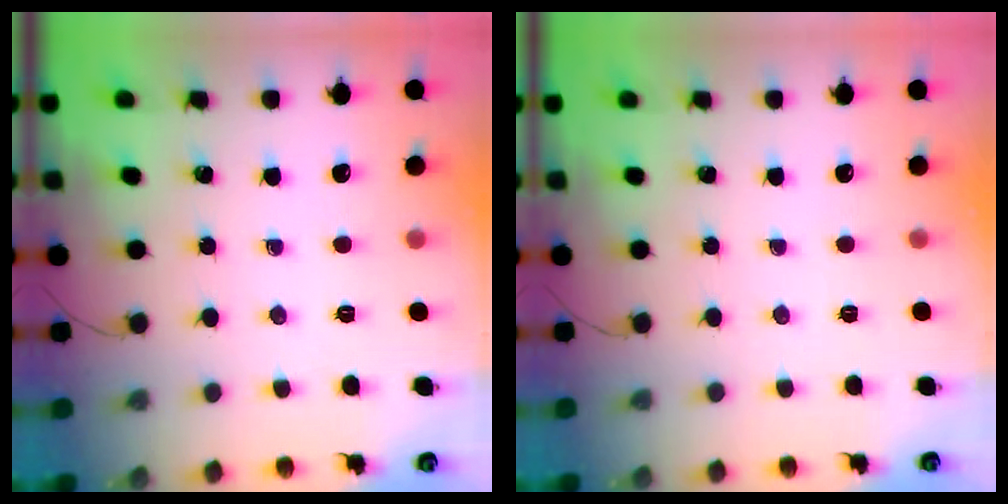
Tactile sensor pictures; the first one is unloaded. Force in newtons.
{"total": 2.4, "press": 2.3, "slide": 0.5}